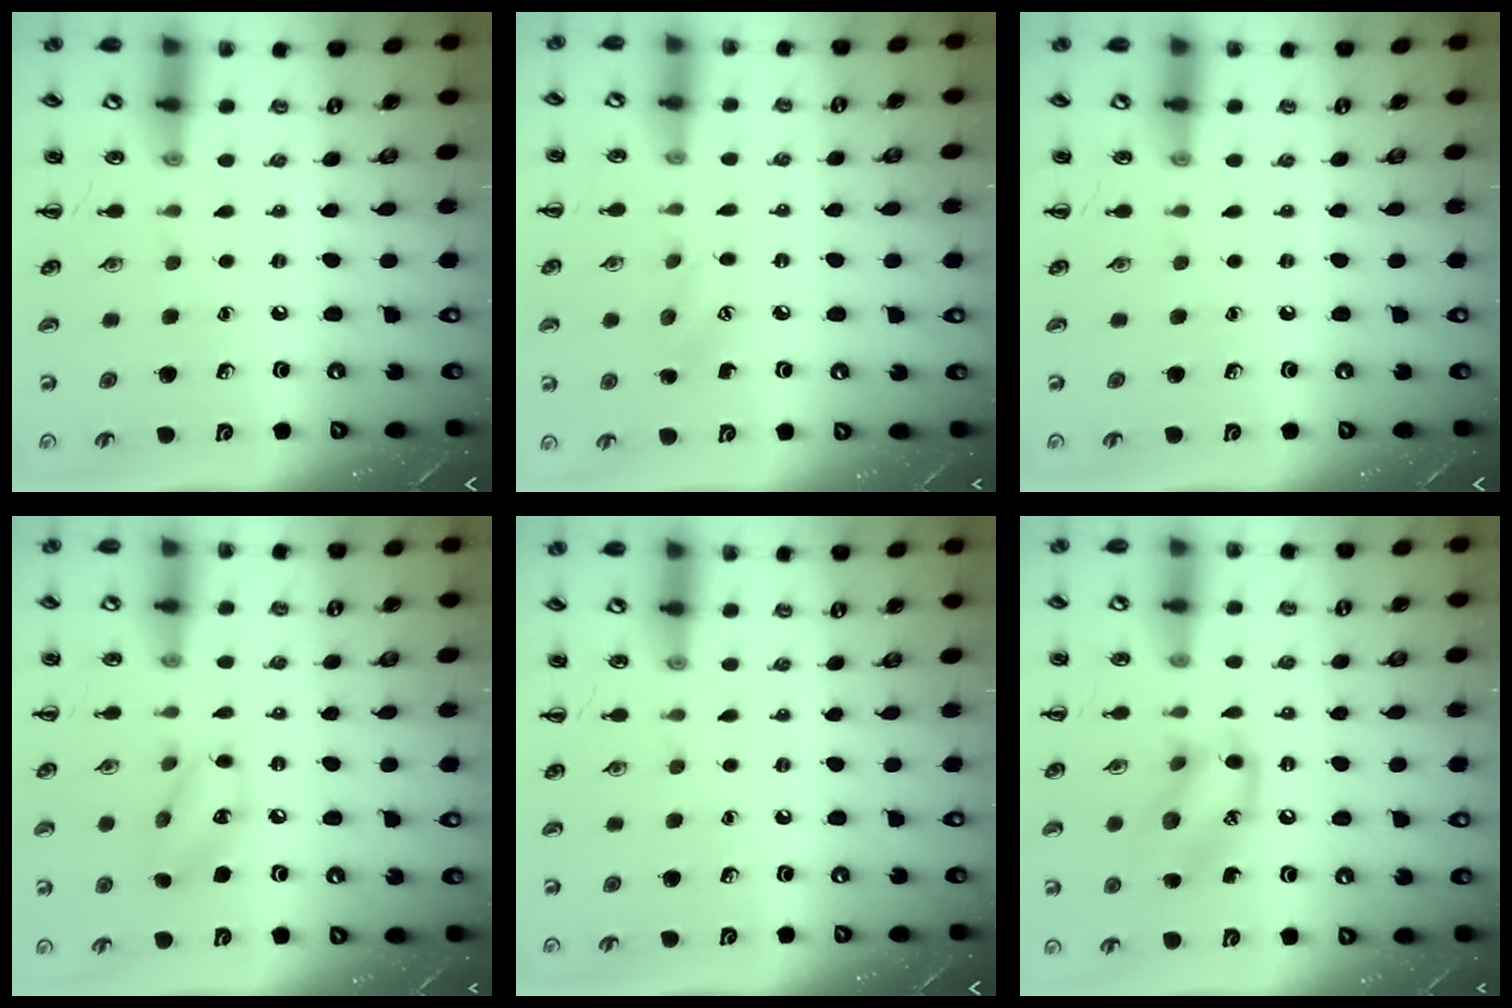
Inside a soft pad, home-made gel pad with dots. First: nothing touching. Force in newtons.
{"total": 5.5, "press": 5.4, "slide": 1.2}
{"total": 0.0}
{"total": 9.9, "press": 9.8, "slide": 1.3}
{"total": 0.0}
{"total": 12.9, "press": 12.8, "slide": 2.0}